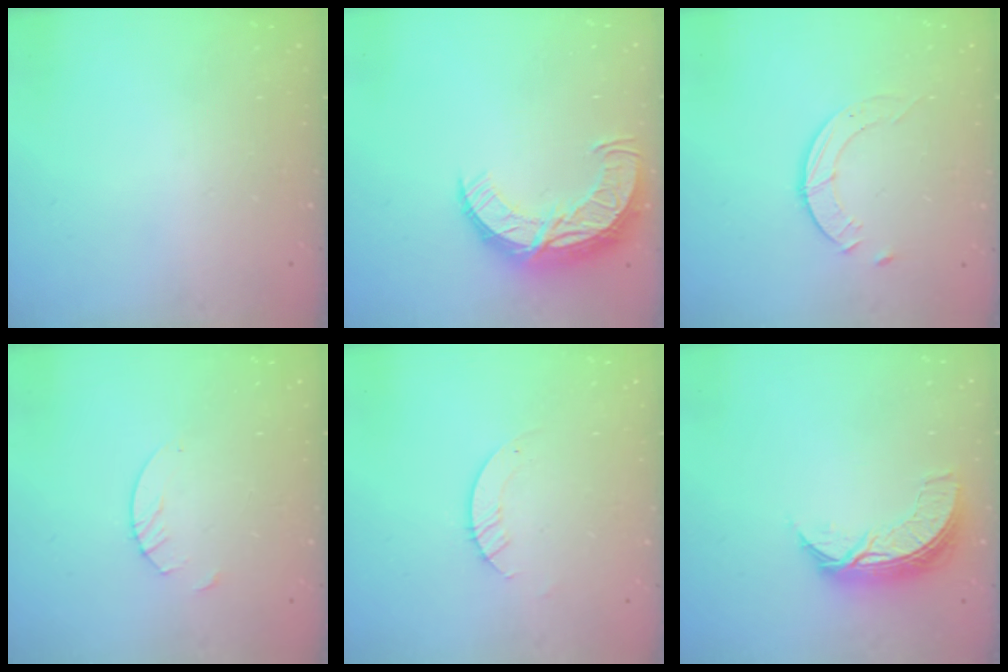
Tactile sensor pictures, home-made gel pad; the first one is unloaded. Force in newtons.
{"total": 12.4, "press": 12.4, "slide": 1.0}
{"total": 3.9, "press": 3.9, "slide": 0.4}
{"total": 2.7, "press": 2.7, "slide": 0.2}
{"total": 2.8, "press": 2.8, "slide": 0.2}
{"total": 8.2, "press": 8.1, "slide": 0.6}